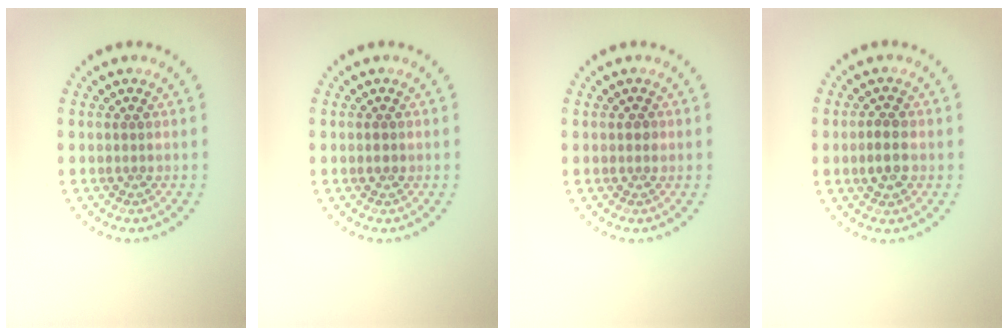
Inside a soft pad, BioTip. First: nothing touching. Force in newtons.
{"total": 0.9, "press": 0.9, "slide": 0.0}
{"total": 0.7, "press": 0.7, "slide": 0.0}
{"total": 2.2, "press": 2.2, "slide": 0.1}